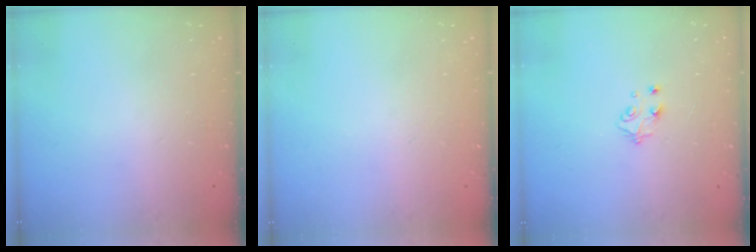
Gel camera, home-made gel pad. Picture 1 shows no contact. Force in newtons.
{"total": 0.0}
{"total": 5.4, "press": 5.4, "slide": 0.4}